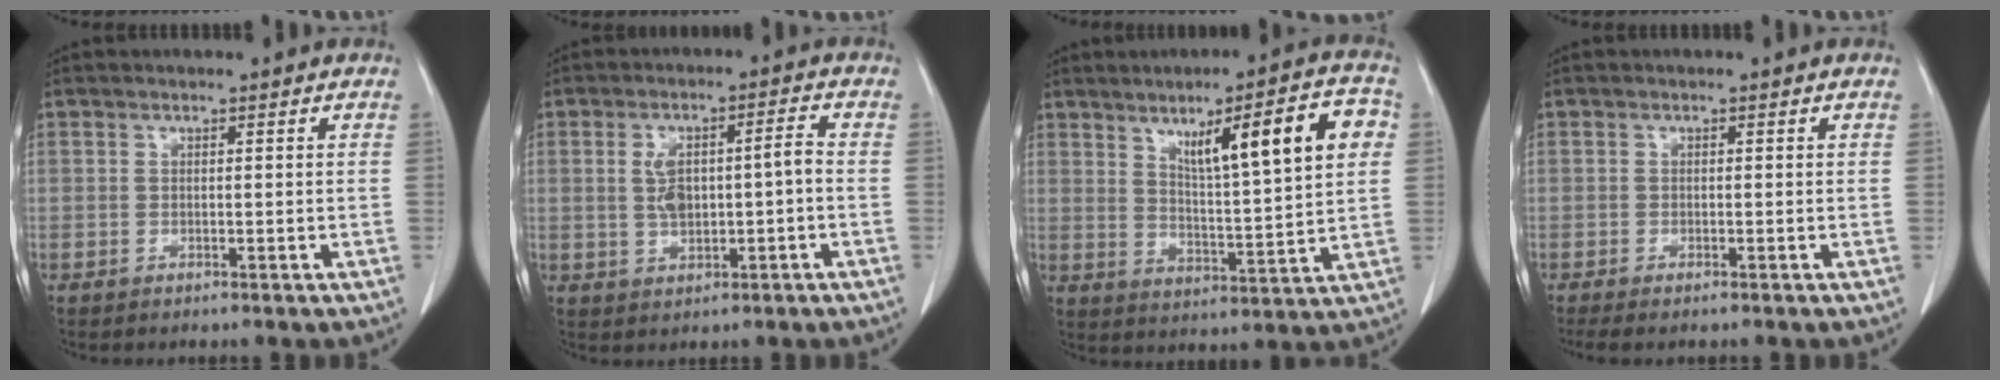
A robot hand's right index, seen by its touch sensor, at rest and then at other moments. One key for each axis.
{"total": 6.6, "fx": -0.2, "fy": 2.1, "fz": 6.3, "tx": -0.122, "ty": 0.019, "tz": 0.001}
{"total": 14.2, "fx": 5.3, "fy": 1.6, "fz": 13.1, "tx": -0.196, "ty": 0.014, "tz": 0.082}
{"total": 2.7, "fx": -2.1, "fy": 0.4, "fz": 1.6, "tx": -0.021, "ty": -0.007, "tz": -0.031}